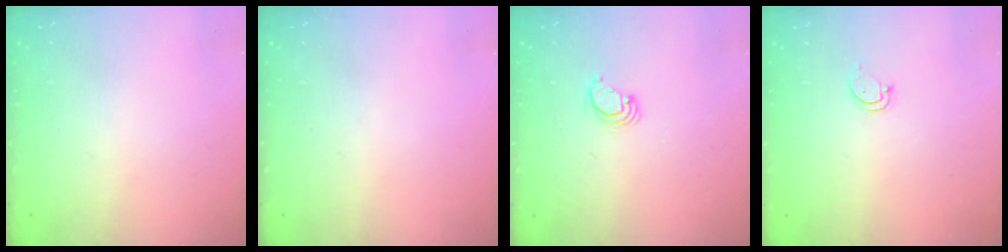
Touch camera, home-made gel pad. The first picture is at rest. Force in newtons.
{"total": 0.0}
{"total": 3.2, "press": 3.2, "slide": 0.2}
{"total": 2.5, "press": 2.5, "slide": 0.3}